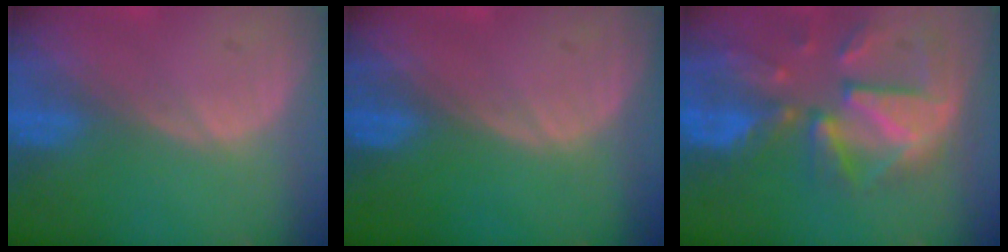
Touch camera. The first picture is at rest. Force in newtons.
{"total": 0.0}
{"total": 12.0, "press": 10.4, "slide": 6.0}